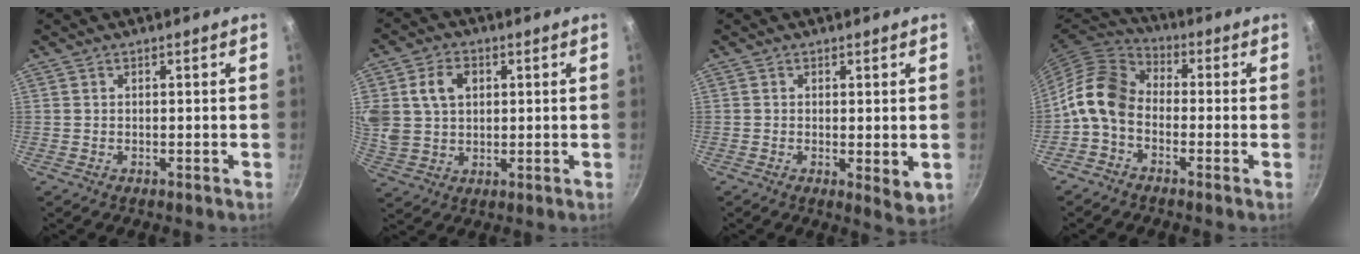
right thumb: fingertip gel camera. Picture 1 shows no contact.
{"total": 11.6, "force": [3.2, 8.9, 6.8], "torque": [-0.127, 0.004, 0.062]}
{"total": 4.0, "force": [0.0, 1.6, 3.6], "torque": [-0.053, -0.014, 0.002]}
{"total": 9.9, "force": [-2.5, 7.0, 6.6], "torque": [-0.112, 0.039, -0.072]}